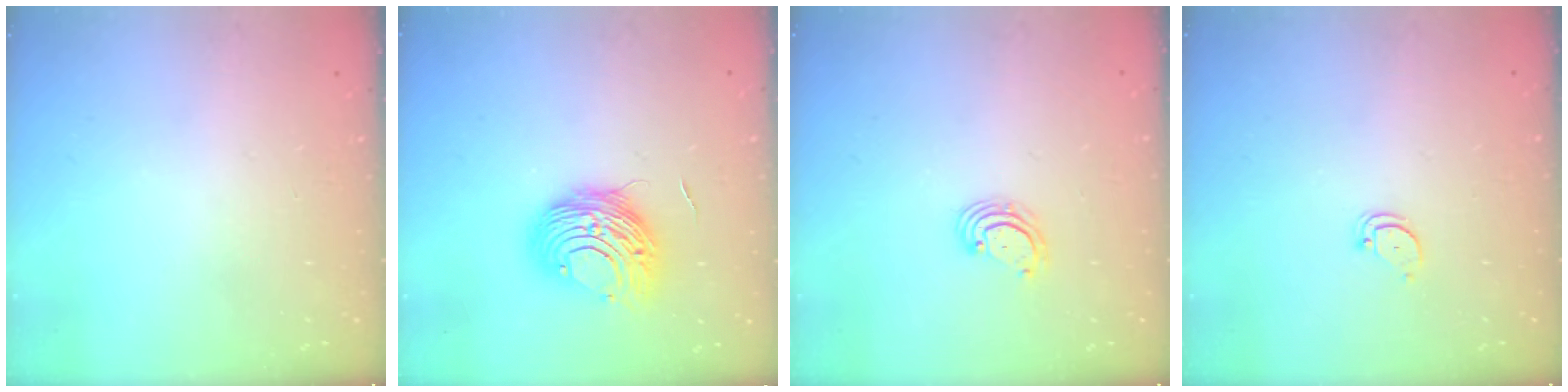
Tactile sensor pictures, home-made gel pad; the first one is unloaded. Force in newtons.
{"total": 10.6, "press": 10.5, "slide": 1.0}
{"total": 3.3, "press": 3.3, "slide": 0.5}
{"total": 2.6, "press": 2.6, "slide": 0.1}